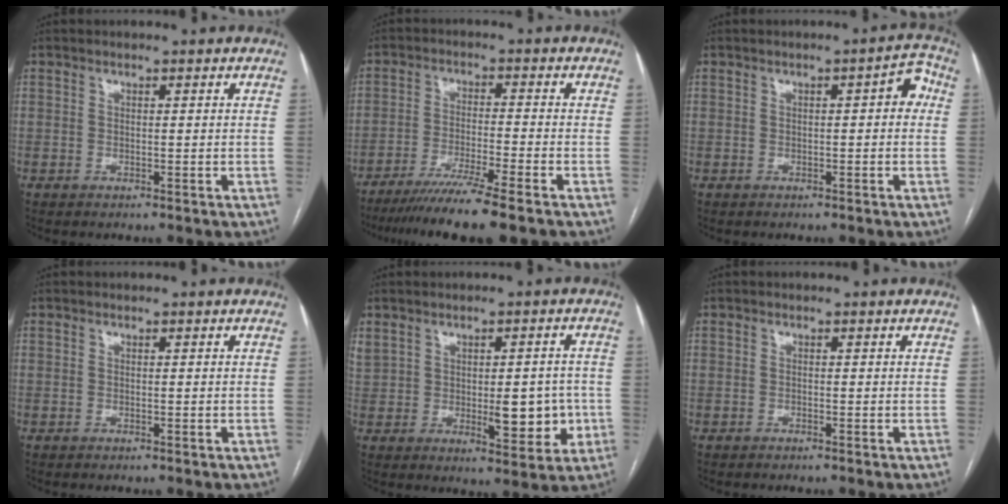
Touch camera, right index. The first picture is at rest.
{"total": 10.3, "force": [-8.1, -1.4, 6.1], "torque": [-0.089, -0.034, -0.132]}
{"total": 3.7, "force": [0.4, 1.2, 3.5], "torque": [-0.034, 0.018, -0.002]}
{"total": 0.0}
{"total": 11.4, "force": [0.3, 5.9, 9.8], "torque": [-0.160, 0.014, 0.027]}
{"total": 0.0}